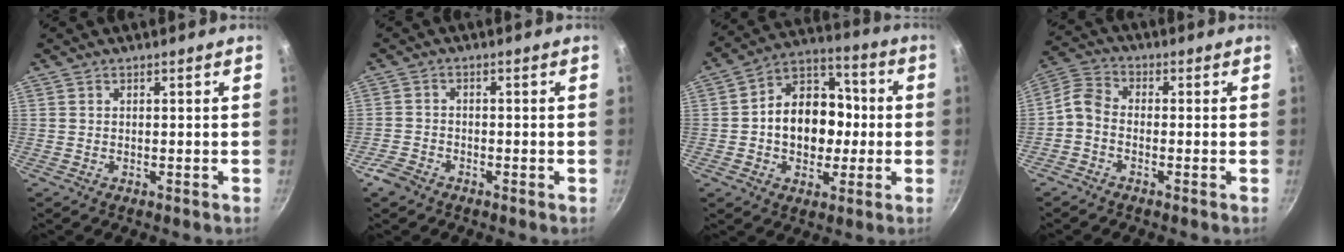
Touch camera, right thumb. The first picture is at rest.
{"total": 3.5, "force": [-2.5, 1.9, 1.4], "torque": [-0.031, 0.021, -0.050]}
{"total": 15.6, "force": [-0.6, 11.9, 10.1], "torque": [-0.114, 0.033, -0.023]}
{"total": 4.9, "force": [-2.0, 3.2, 3.1], "torque": [-0.072, 0.034, -0.055]}